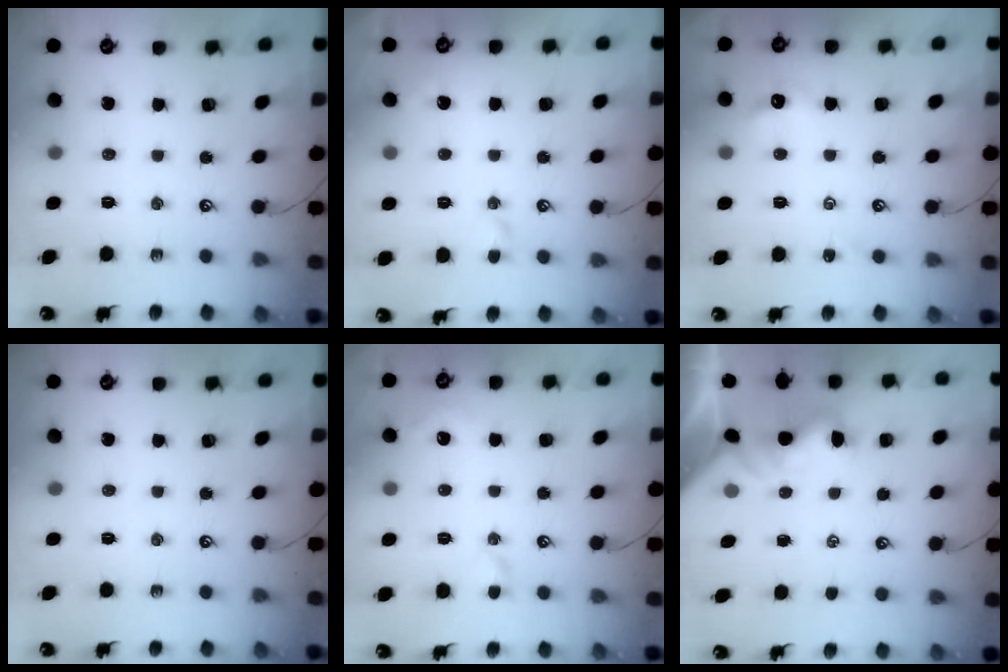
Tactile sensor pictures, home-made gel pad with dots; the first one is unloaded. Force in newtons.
{"total": 1.2, "press": 0.9, "slide": 0.7}
{"total": 2.7, "press": 2.7, "slide": 0.5}
{"total": 0.0}
{"total": 1.2, "press": 1.2, "slide": 0.2}
{"total": 0.8, "press": 0.6, "slide": 0.5}